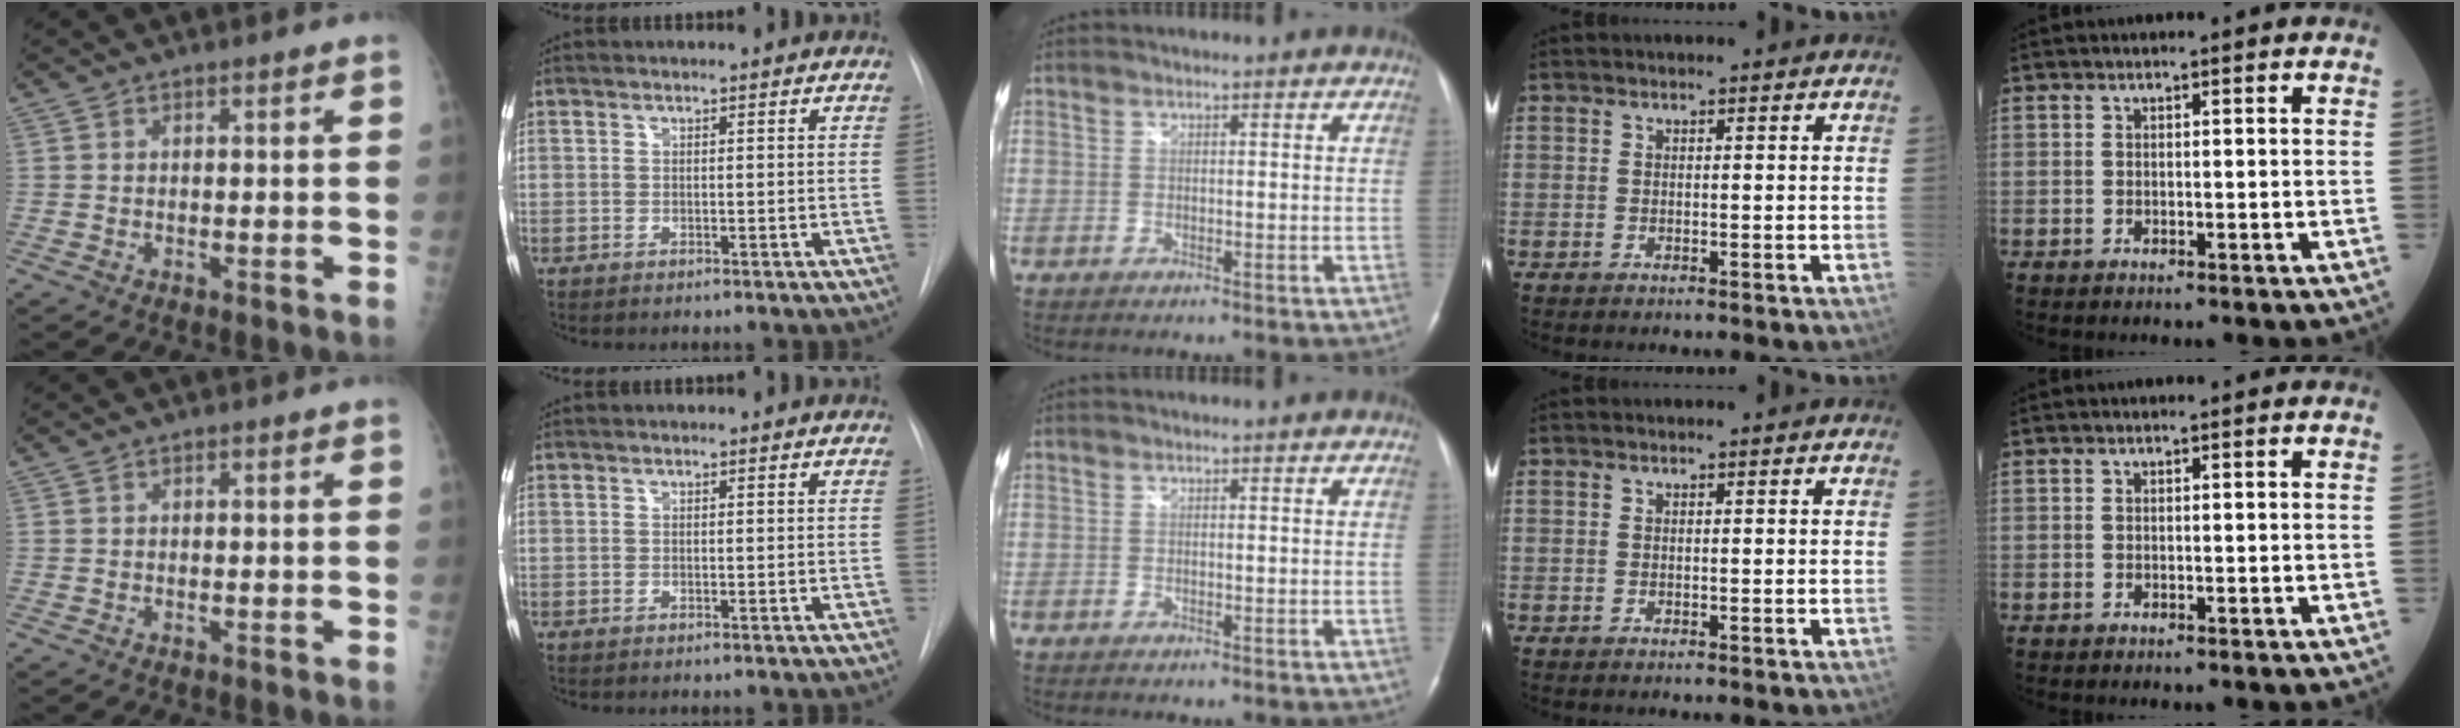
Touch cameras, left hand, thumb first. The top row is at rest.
{}